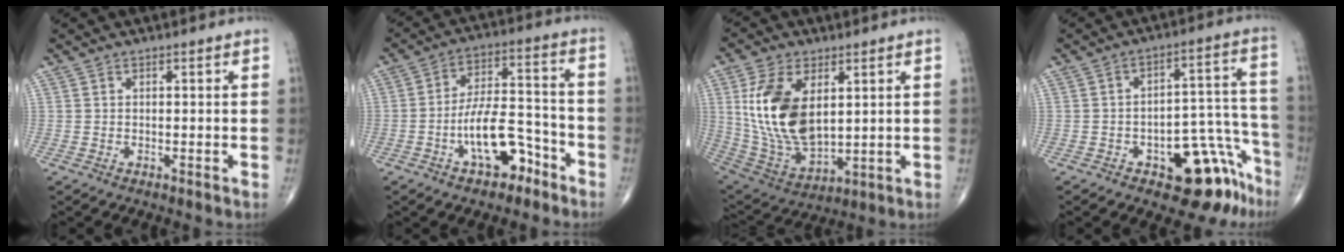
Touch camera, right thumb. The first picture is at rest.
{"total": 11.9, "force": [-6.1, 5.8, 8.4], "torque": [-0.121, 0.063, -0.095]}
{"total": 17.7, "force": [3.9, 9.8, 14.2], "torque": [-0.266, -0.022, 0.090]}
{"total": 13.9, "force": [-8.5, 6.6, 8.8], "torque": [-0.048, 0.092, -0.113]}